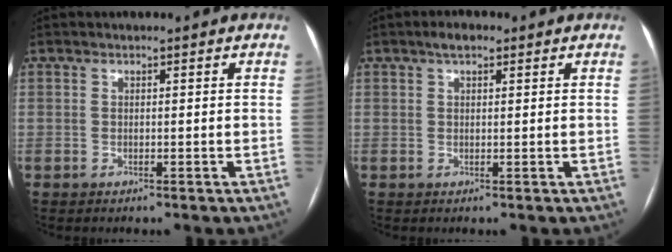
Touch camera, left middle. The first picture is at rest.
{"total": 2.2, "force": [1.4, 0.9, 1.5], "torque": [-0.028, 0.011, 0.023]}